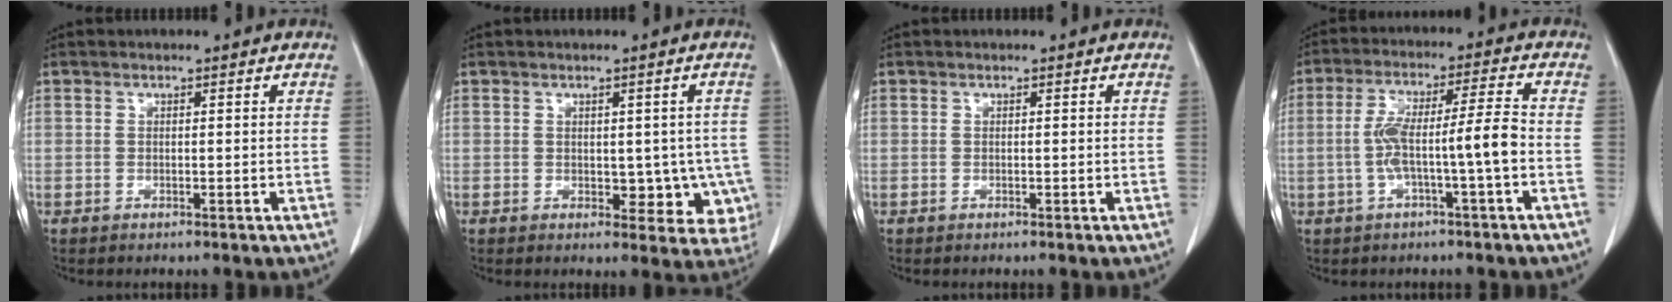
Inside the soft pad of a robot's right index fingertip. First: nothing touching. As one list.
[{"total": 6.7, "force": [-1.0, 4.4, 5.0], "torque": [-0.032, 0.009, -0.002]}, {"total": 0.0}, {"total": 8.4, "force": [-1.9, -0.2, 8.2], "torque": [-0.155, 0.026, -0.029]}]